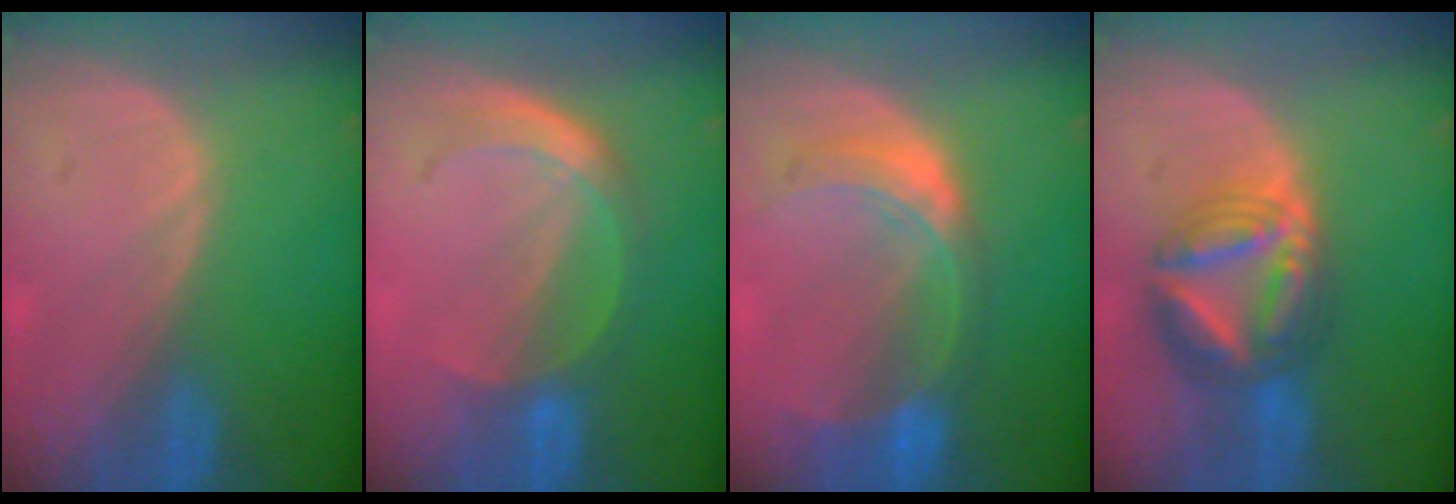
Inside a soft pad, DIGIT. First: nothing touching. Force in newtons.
{"total": 5.7, "press": 5.2, "slide": 2.5}
{"total": 7.8, "press": 6.9, "slide": 3.7}
{"total": 8.8, "press": 8.8, "slide": 0.8}